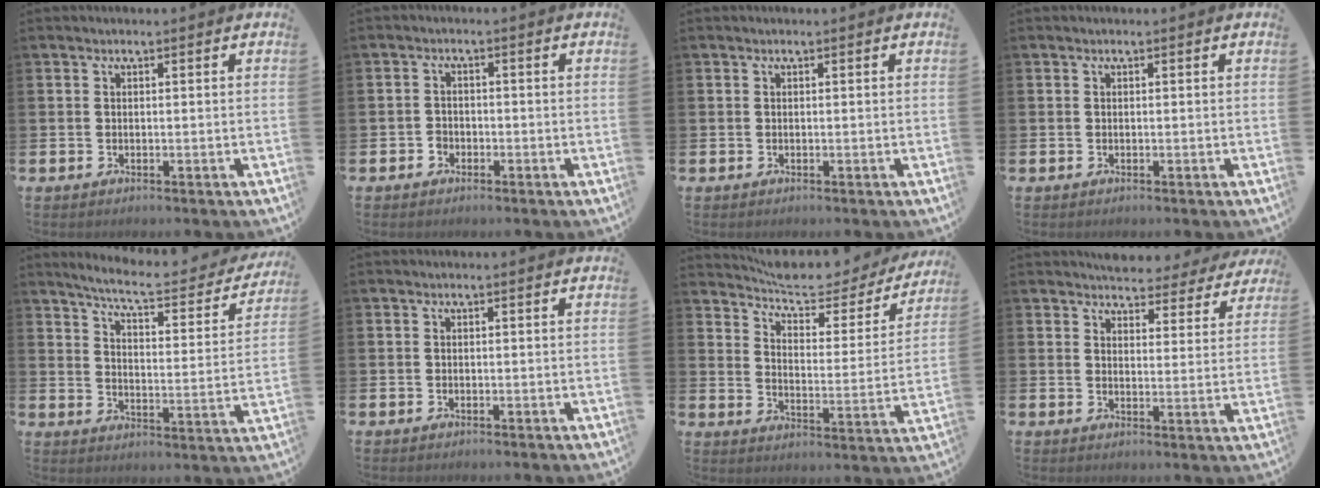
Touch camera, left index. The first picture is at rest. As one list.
[{"total": 1.6, "force": [-0.9, 1.3, 0.2], "torque": [-0.014, 0.006, -0.020]}, {"total": 0.0}, {"total": 0.0}, {"total": 6.7, "force": [6.1, 0.7, 2.7], "torque": [-0.076, -0.045, 0.097]}, {"total": 0.0}, {"total": 6.7, "force": [6.2, 1.7, 2.1], "torque": [-0.069, -0.045, 0.100]}, {"total": 4.6, "force": [4.4, 1.2, 0.2], "torque": [-0.013, -0.030, 0.078]}]